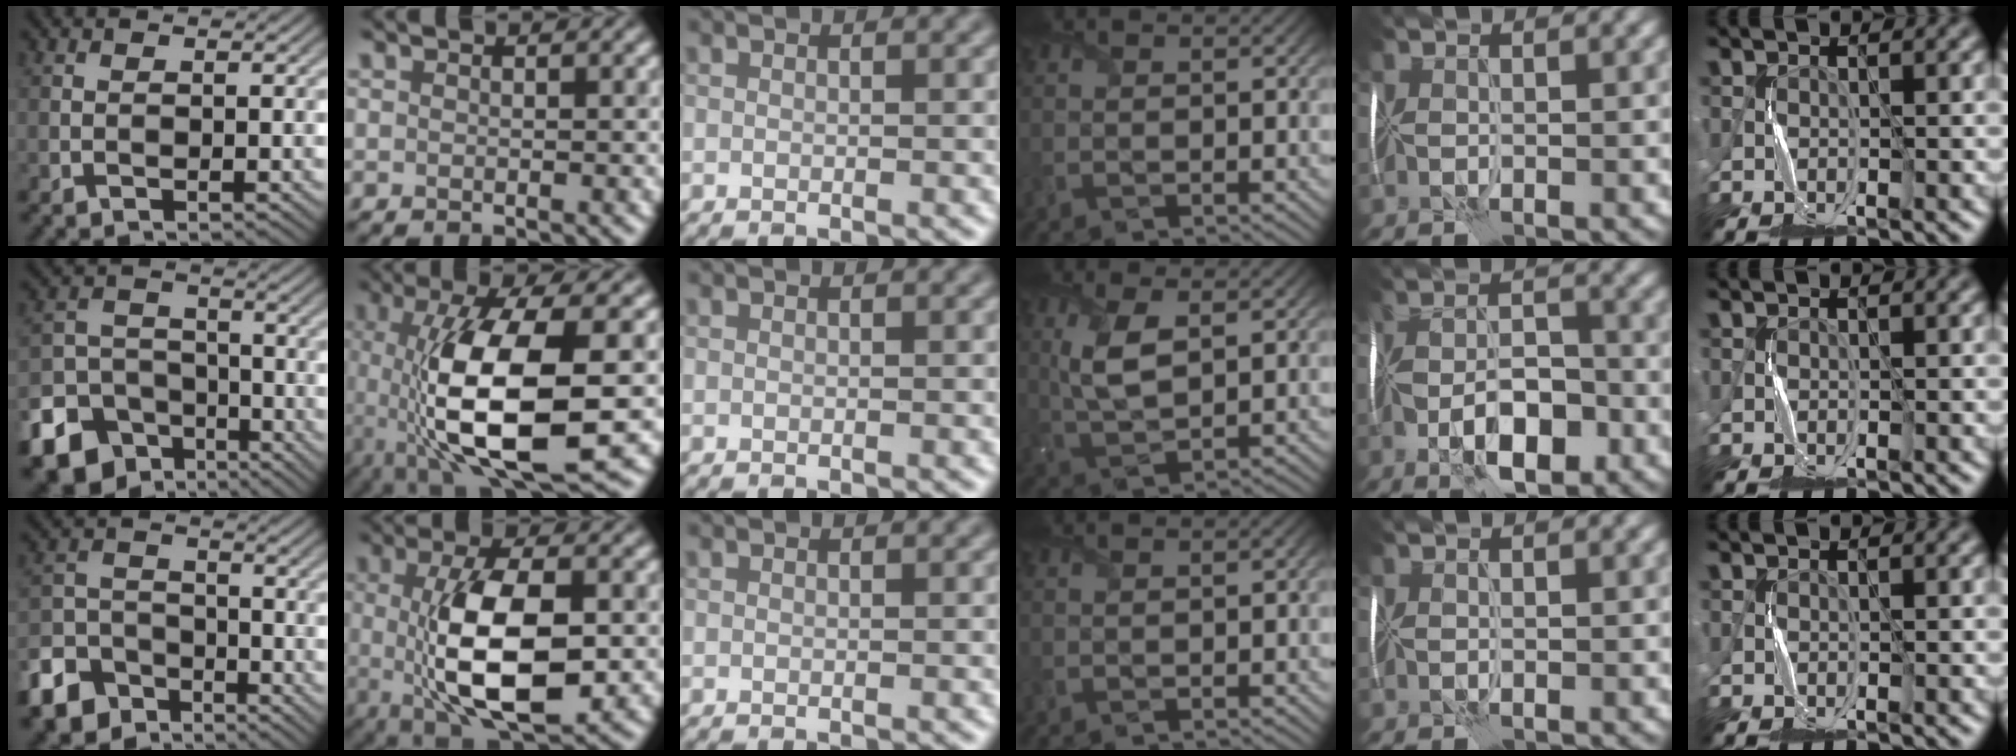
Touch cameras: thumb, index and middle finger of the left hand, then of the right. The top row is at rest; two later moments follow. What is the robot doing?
{"motion": "fold", "object": "plastic wrap"}